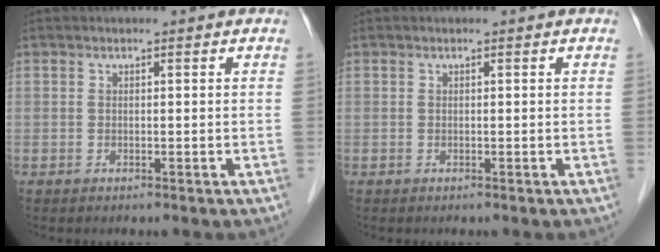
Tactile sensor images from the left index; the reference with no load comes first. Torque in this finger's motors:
{"motor_torque": [0.00, 0.00, 0.00, 0.00]}